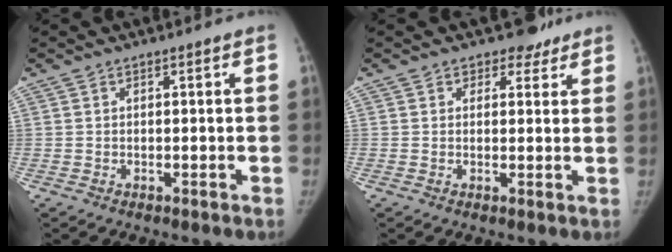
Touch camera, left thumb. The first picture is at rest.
{"total": 3.2, "force": [2.5, 2.1, 0.1], "torque": [0.025, -0.011, 0.029]}